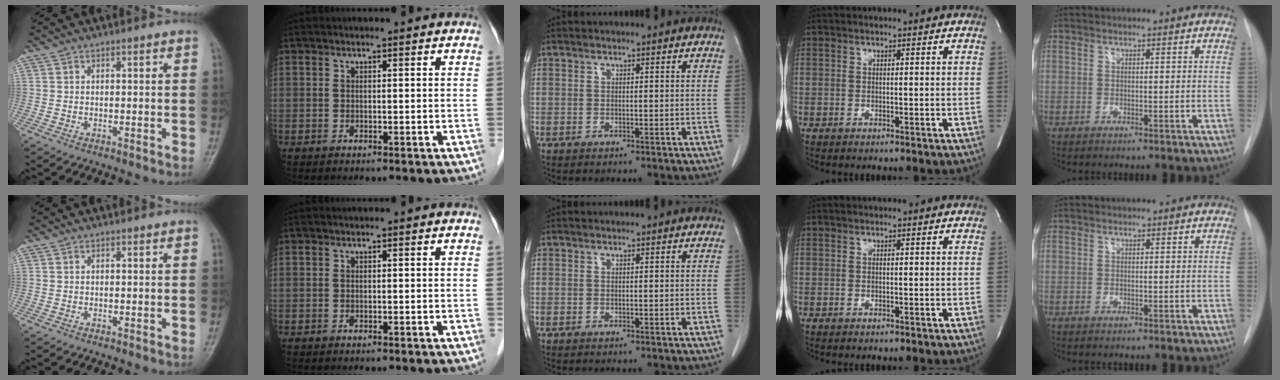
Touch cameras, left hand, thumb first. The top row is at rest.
{}